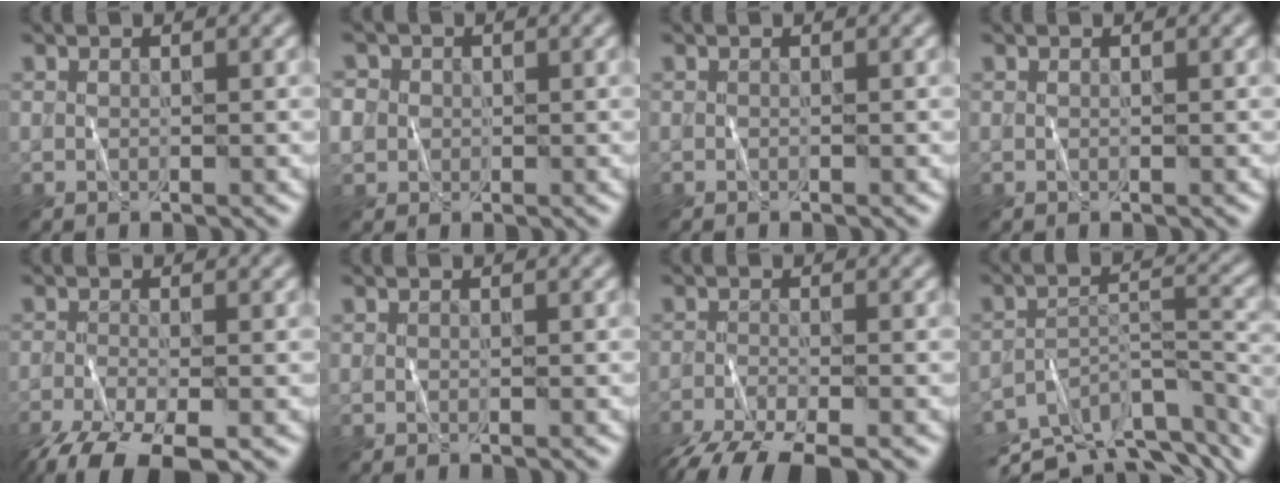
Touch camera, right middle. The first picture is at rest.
{"total": 4.5, "force": [0.6, 4.1, 1.6], "torque": [-0.036, 0.027, -0.008]}
{"total": 0.0}
{"total": 0.0}
{"total": 7.4, "force": [-4.8, 2.5, 5.0], "torque": [-0.102, -0.030, -0.091]}
{"total": 0.0}
{"total": 6.2, "force": [-4.6, 1.6, 3.8], "torque": [-0.071, -0.022, -0.088]}
{"total": 10.6, "force": [-8.1, 3.6, 5.7], "torque": [-0.099, -0.007, -0.119]}